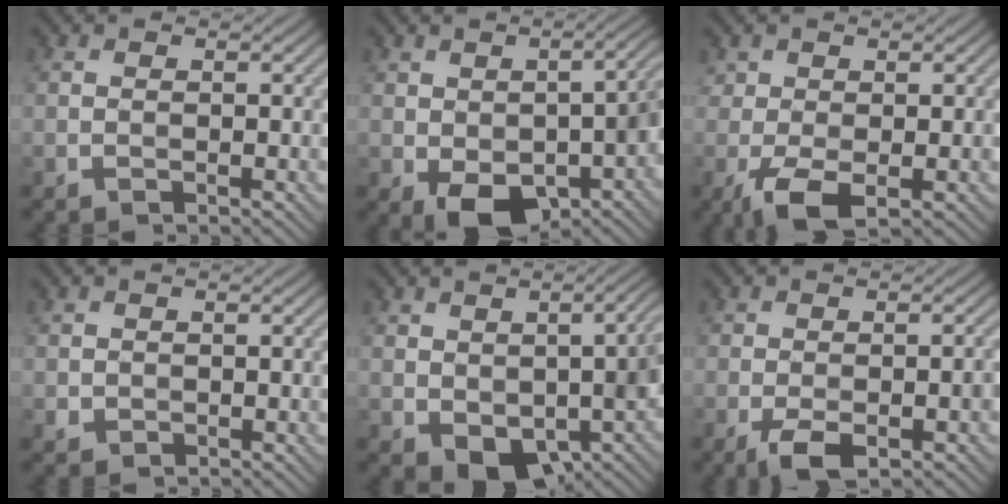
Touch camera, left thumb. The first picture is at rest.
{"total": 13.2, "force": [-4.3, 7.4, 10.1], "torque": [-0.139, -0.039, -0.053]}
{"total": 5.2, "force": [-2.1, 2.7, 3.8], "torque": [-0.088, -0.009, -0.039]}
{"total": 1.0, "force": [-0.2, 0.9, 0.4], "torque": [-0.010, -0.006, -0.002]}
{"total": 12.5, "force": [-3.3, 7.3, 9.6], "torque": [-0.138, -0.039, -0.031]}
{"total": 5.0, "force": [-2.6, 2.0, 3.8], "torque": [-0.057, 0.000, -0.043]}